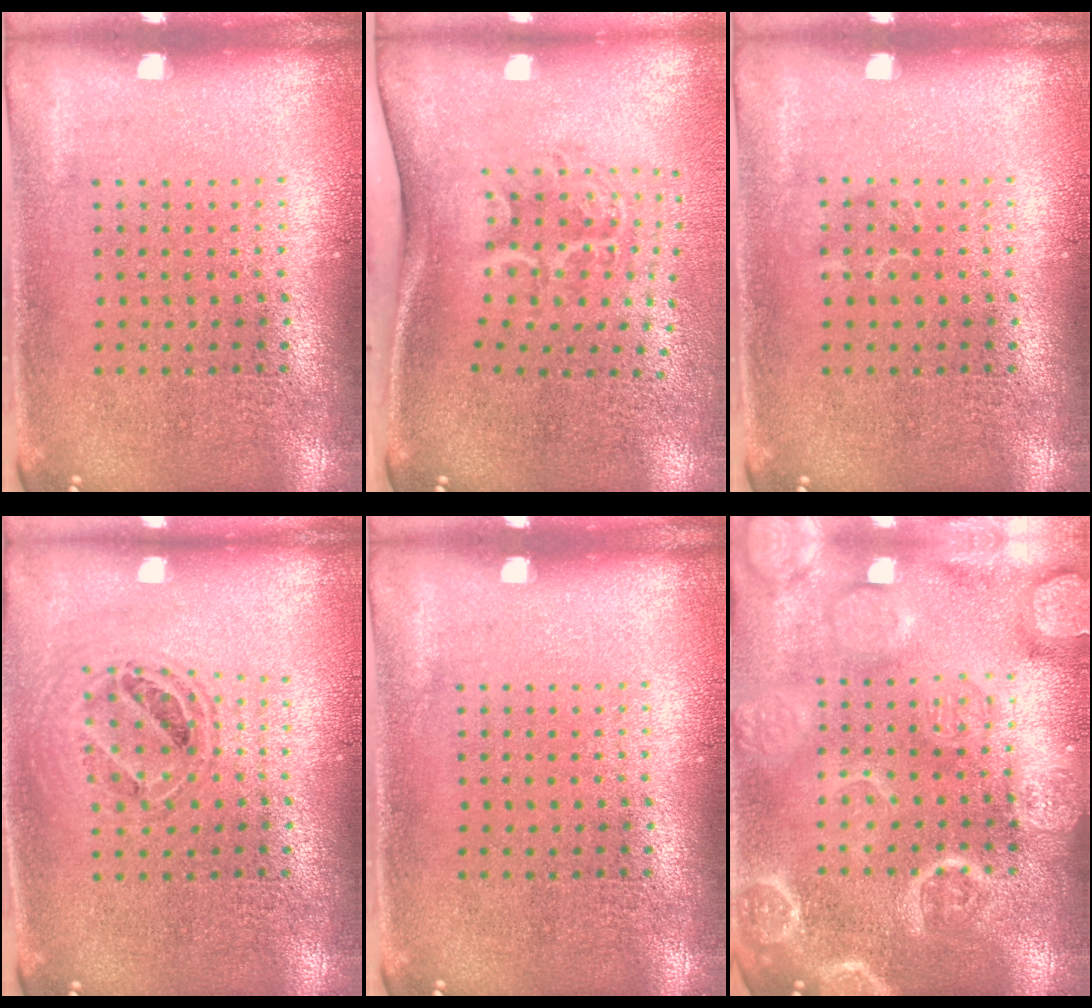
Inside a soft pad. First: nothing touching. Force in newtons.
{"total": 2.2, "press": 1.4, "slide": 1.7}
{"total": 0.5, "press": 0.5, "slide": 0.1}
{"total": 0.8, "press": 0.8, "slide": 0.1}
{"total": 0.0}
{"total": 6.3, "press": 6.2, "slide": 0.8}